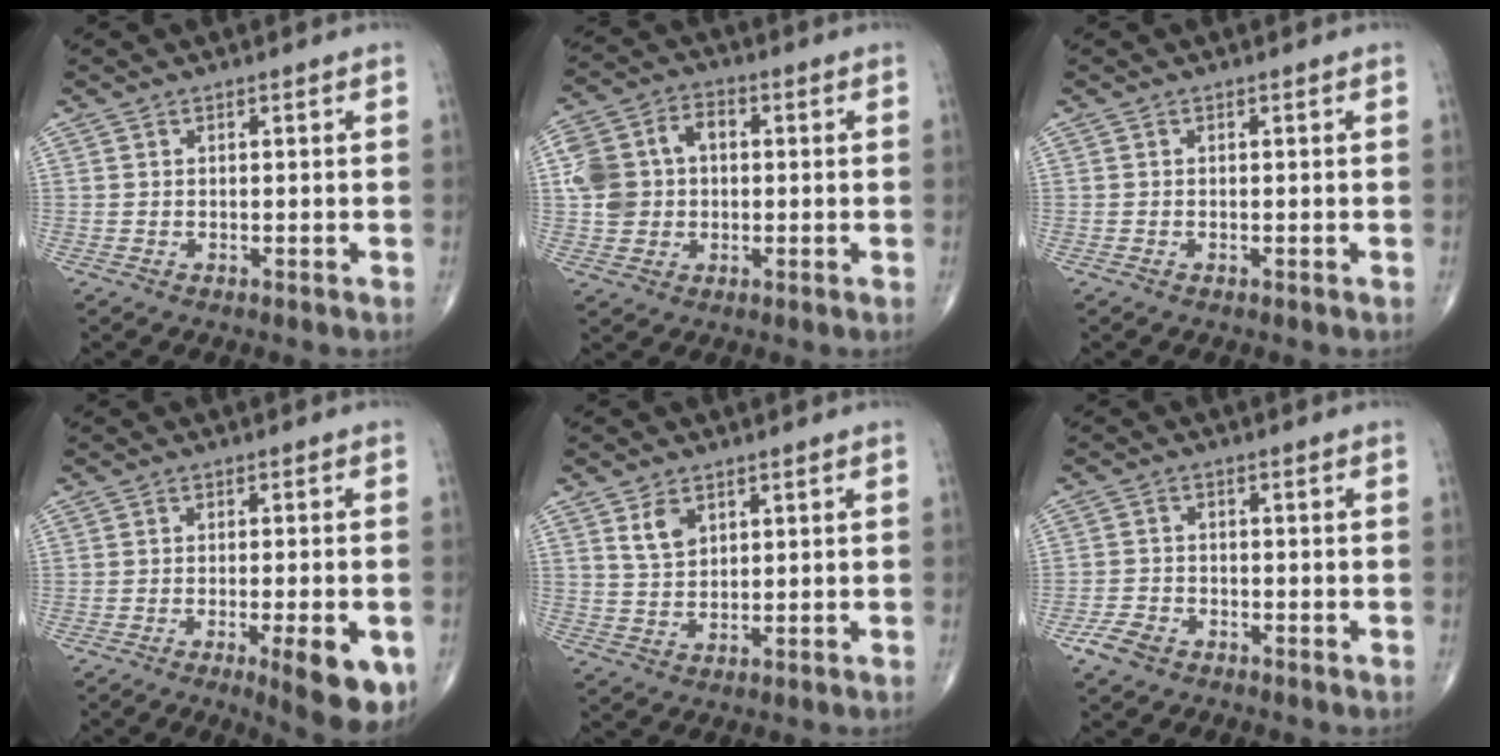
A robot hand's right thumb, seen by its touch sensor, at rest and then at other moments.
{"total": 10.0, "force": [0.4, 8.2, 5.7], "torque": [-0.095, 0.027, 0.003]}
{"total": 0.0}
{"total": 10.5, "force": [-4.2, 2.7, 9.3], "torque": [-0.112, -0.010, -0.052]}
{"total": 4.5, "force": [2.3, 2.8, 2.6], "torque": [-0.035, -0.015, 0.048]}
{"total": 4.0, "force": [-2.6, 2.5, 1.9], "torque": [-0.038, 0.007, -0.048]}